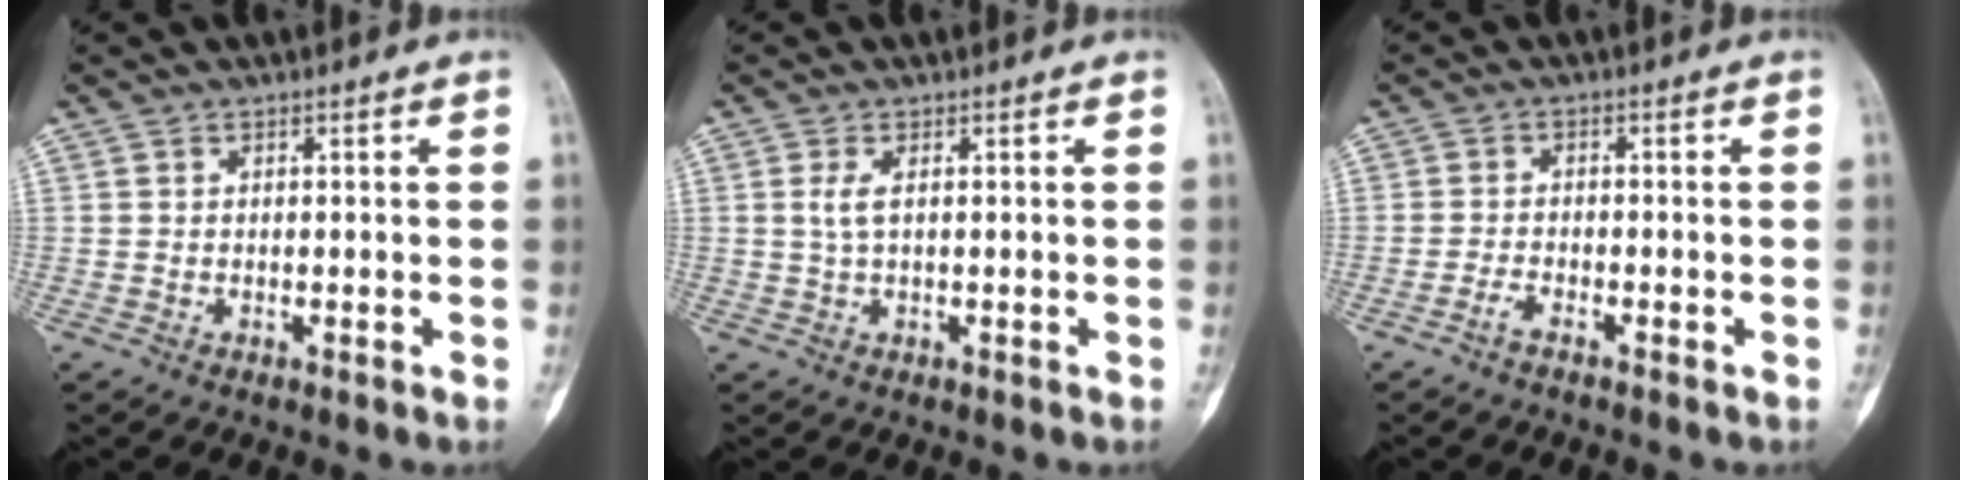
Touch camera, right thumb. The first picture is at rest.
{"total": 2.2, "force": [0.5, 0.9, 2.0], "torque": [-0.044, 0.002, 0.012]}
{"total": 1.9, "force": [-1.5, 0.7, 1.0], "torque": [-0.023, 0.010, -0.032]}